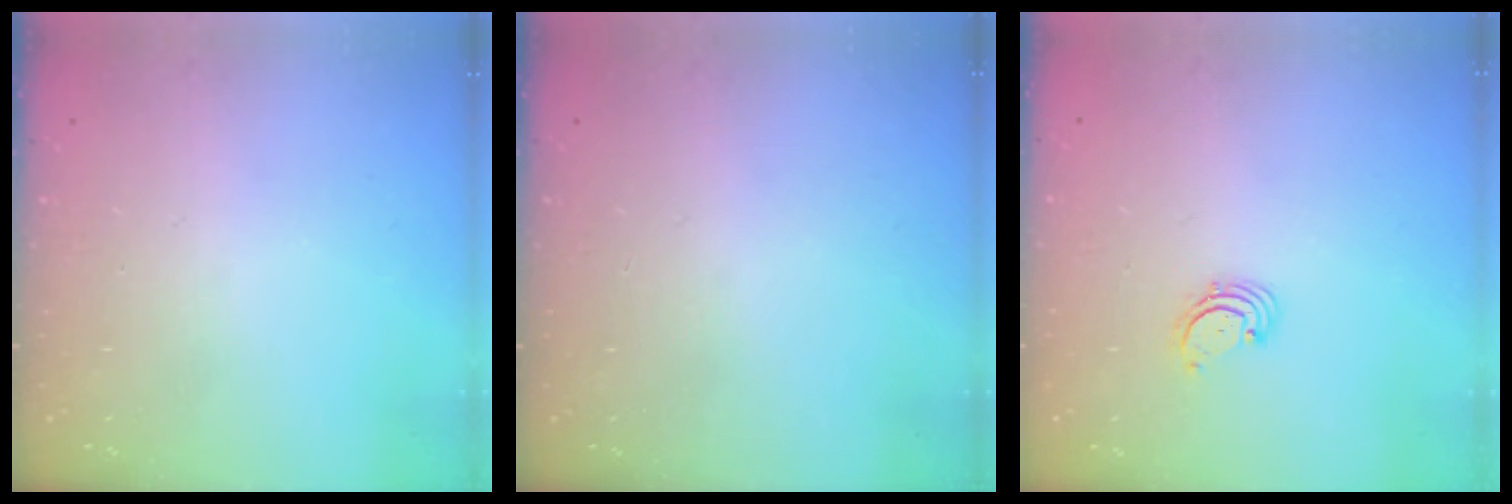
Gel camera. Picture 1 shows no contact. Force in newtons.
{"total": 0.0}
{"total": 1.7, "press": 1.7, "slide": 0.2}